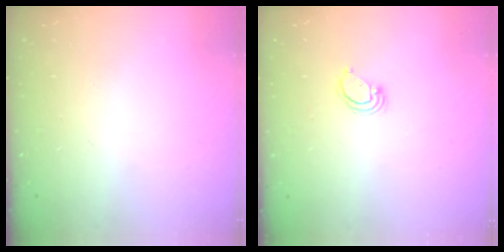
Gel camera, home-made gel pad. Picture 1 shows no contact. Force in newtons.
{"total": 2.8, "press": 2.8, "slide": 0.2}